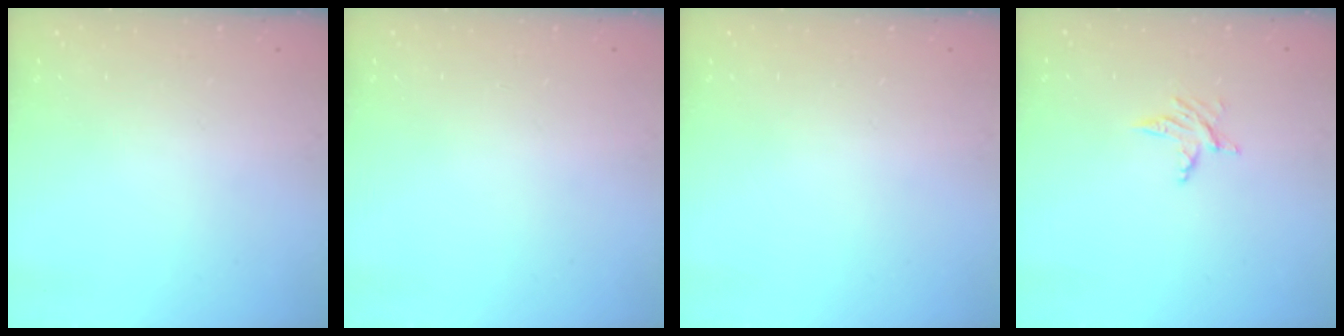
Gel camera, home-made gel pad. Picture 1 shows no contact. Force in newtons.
{"total": 0.0}
{"total": 0.0}
{"total": 3.4, "press": 3.3, "slide": 0.4}